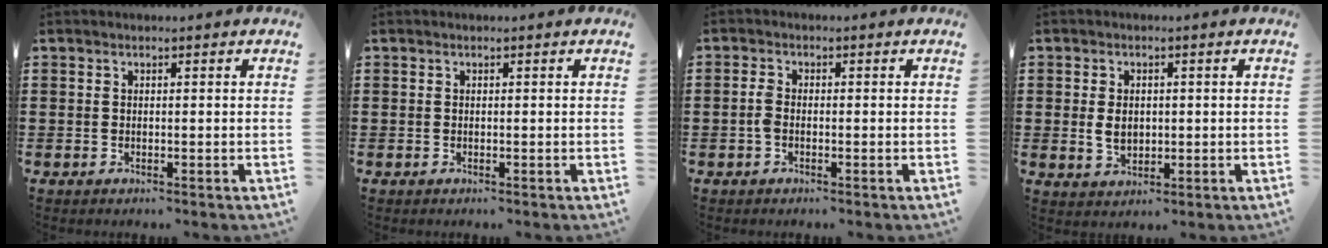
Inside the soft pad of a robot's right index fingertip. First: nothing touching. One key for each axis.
{"total": 0.0}
{"total": 1.8, "fx": -0.5, "fy": 0.8, "fz": 1.5, "tx": -0.037, "ty": -0.003, "tz": -0.012}
{"total": 3.3, "fx": 0.1, "fy": 2.3, "fz": 2.3, "tx": -0.056, "ty": 0.005, "tz": -0.001}